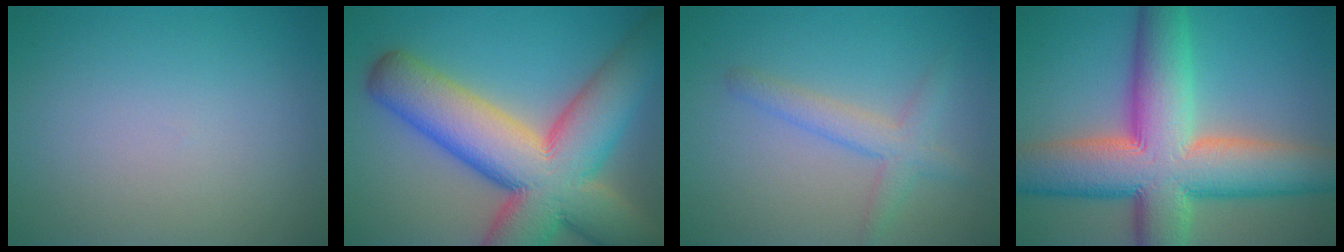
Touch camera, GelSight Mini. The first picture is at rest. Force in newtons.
{"total": 15.7, "press": 15.7, "slide": 1.1}
{"total": 2.8, "press": 2.8, "slide": 0.1}
{"total": 14.3, "press": 14.2, "slide": 0.8}